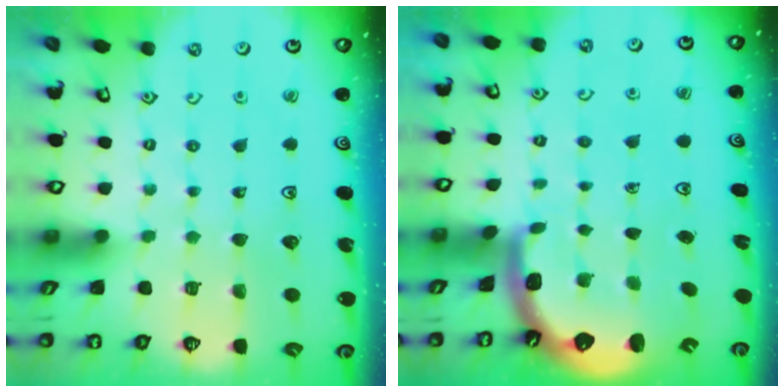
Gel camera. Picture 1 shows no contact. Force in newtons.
{"total": 1.6, "press": 1.4, "slide": 0.6}